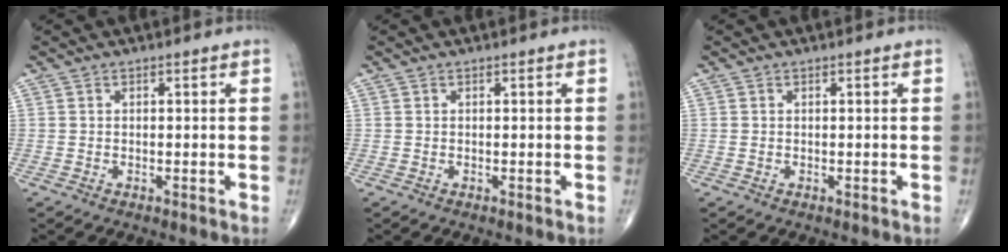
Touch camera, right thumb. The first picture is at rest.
{"total": 0.0}
{"total": 0.0}